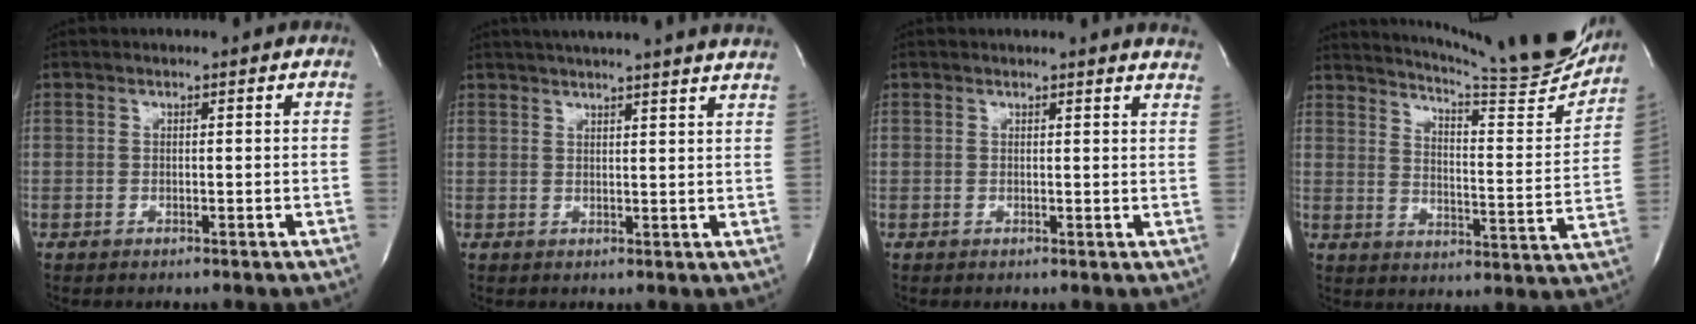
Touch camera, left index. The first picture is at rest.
{"total": 17.6, "force": [15.9, -0.2, 7.6], "torque": [-0.124, 0.005, 0.195]}
{"total": 7.5, "force": [7.3, 0.2, 1.3], "torque": [-0.005, -0.029, 0.052]}
{"total": 21.3, "force": [19.8, 0.4, 7.8], "torque": [-0.122, -0.087, 0.251]}